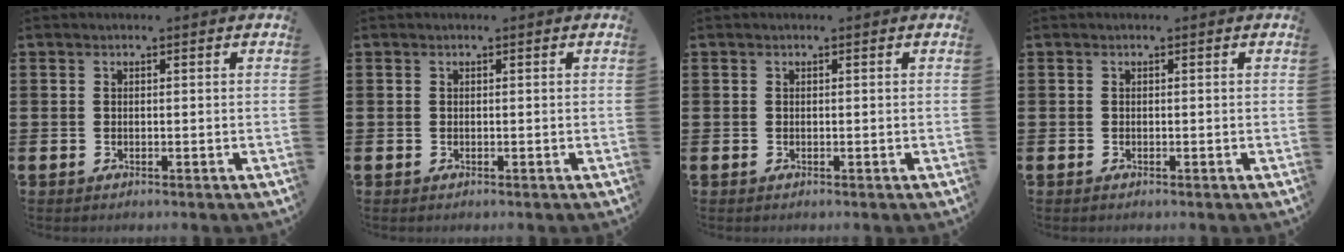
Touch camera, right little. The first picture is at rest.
{"total": 0.0}
{"total": 0.0}
{"total": 0.0}